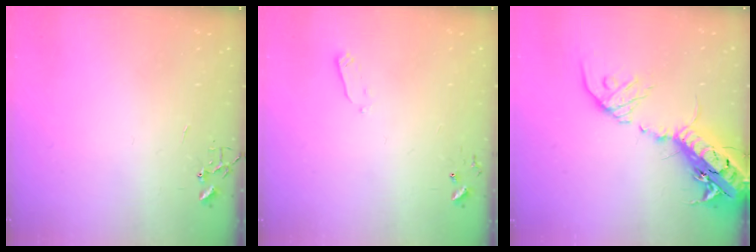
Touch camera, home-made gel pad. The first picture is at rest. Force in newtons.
{"total": 2.4, "press": 2.3, "slide": 0.4}
{"total": 23.9, "press": 23.3, "slide": 5.5}